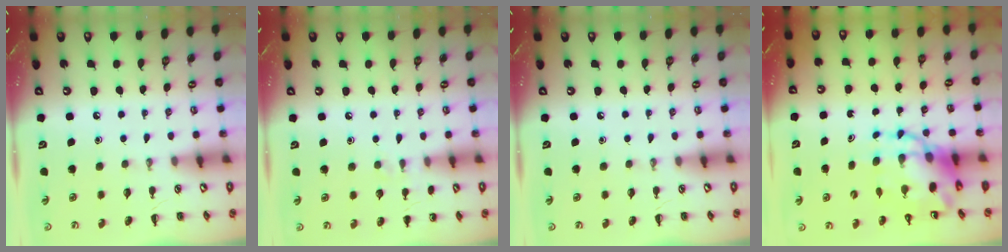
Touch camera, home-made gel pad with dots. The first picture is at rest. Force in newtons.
{"total": 5.1, "press": 4.9, "slide": 1.7}
{"total": 0.0}
{"total": 10.5, "press": 10.1, "slide": 2.7}